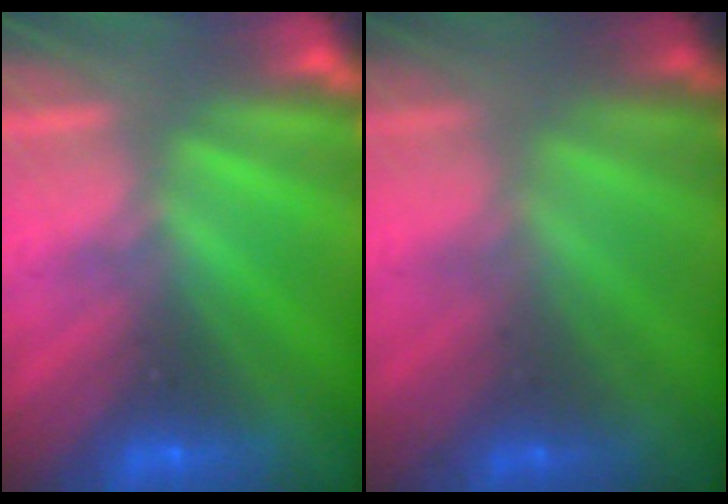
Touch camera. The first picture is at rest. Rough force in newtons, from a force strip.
{"total": 1.7}